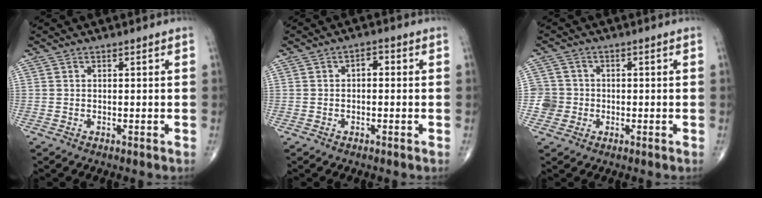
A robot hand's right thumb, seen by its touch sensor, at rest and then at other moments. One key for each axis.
{"total": 2.2, "fx": 0.1, "fy": 1.3, "fz": 1.8, "tx": -0.019, "ty": 0.010, "tz": -0.007}
{"total": 4.0, "fx": -0.9, "fy": 3.9, "fz": 0.1, "tx": 0.024, "ty": 0.012, "tz": -0.023}